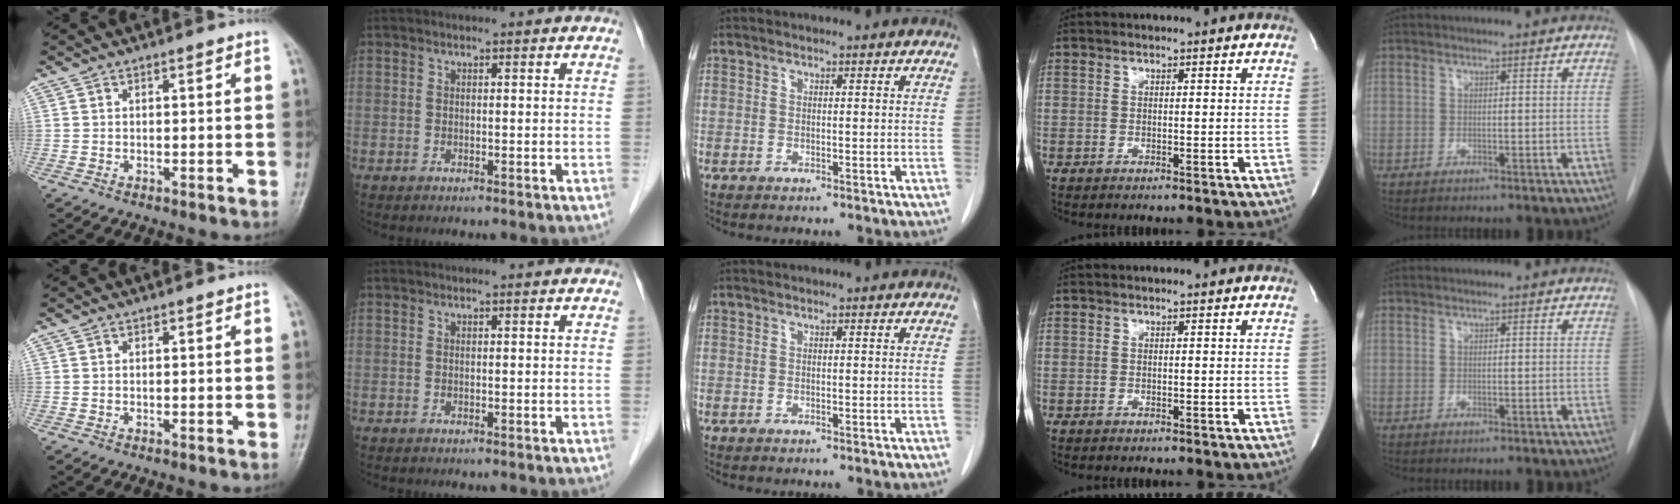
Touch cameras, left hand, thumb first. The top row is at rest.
{}